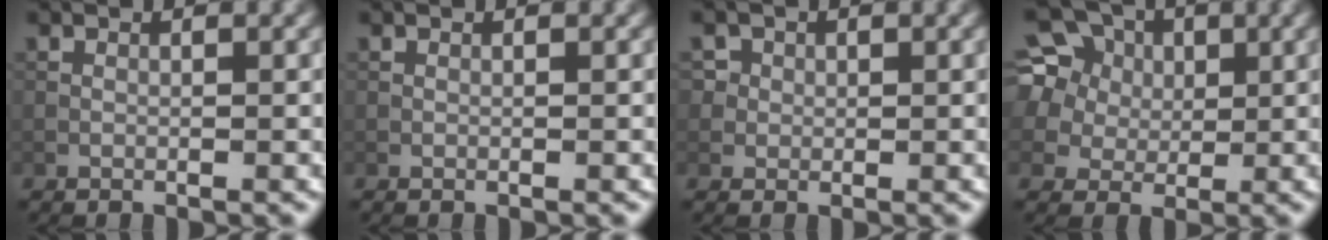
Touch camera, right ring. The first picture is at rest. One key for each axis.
{"total": 0.0}
{"total": 3.4, "fx": 1.3, "fy": 2.9, "fz": 1.1, "tx": -0.016, "ty": 0.007, "tz": 0.019}
{"total": 12.2, "fx": 5.5, "fy": 9.4, "fz": 5.6, "tx": -0.147, "ty": 0.033, "tz": 0.091}